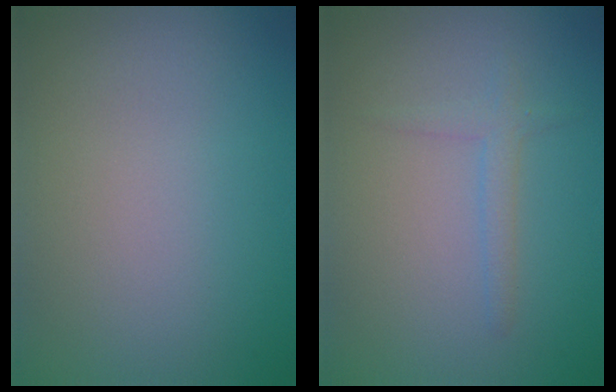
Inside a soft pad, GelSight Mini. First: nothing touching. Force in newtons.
{"total": 1.4, "press": 1.4, "slide": 0.1}